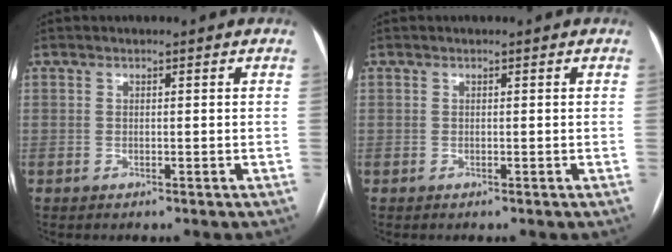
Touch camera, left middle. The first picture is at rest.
{"total": 0.0}